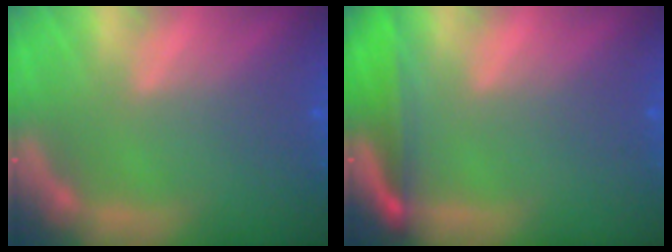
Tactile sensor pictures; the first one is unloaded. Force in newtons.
{"total": 4.5}